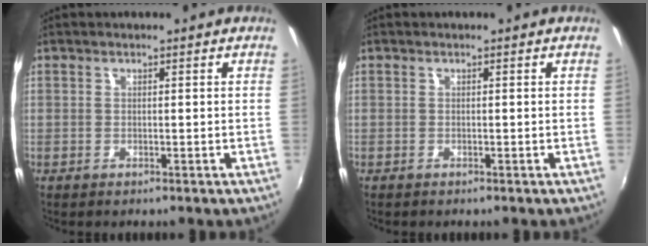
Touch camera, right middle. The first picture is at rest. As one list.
[{"total": 0.0}]